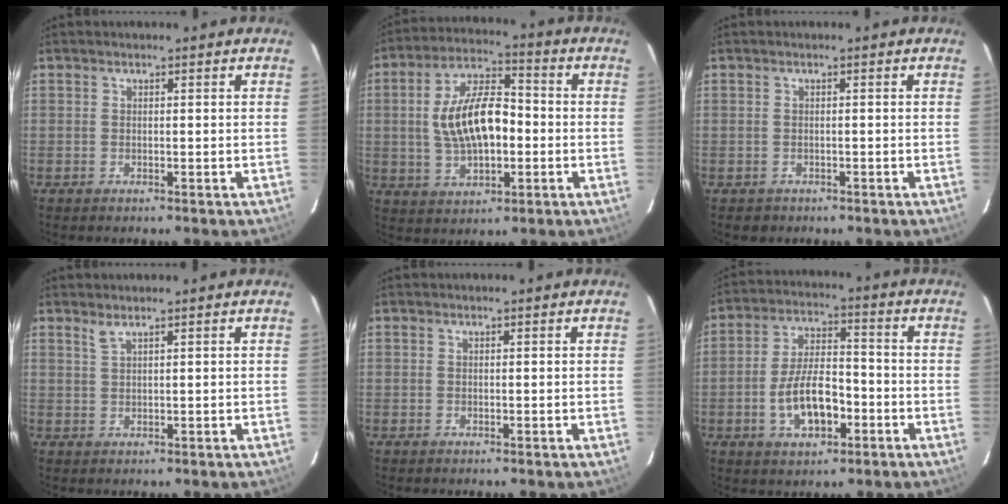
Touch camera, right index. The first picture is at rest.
{"total": 13.7, "force": [-0.7, 6.7, 11.9], "torque": [-0.227, 0.018, -0.007]}
{"total": 1.5, "force": [-0.9, 1.2, 0.2], "torque": [-0.005, 0.003, -0.007]}
{"total": 1.2, "force": [1.0, -0.1, 0.7], "torque": [-0.014, 0.000, 0.019]}
{"total": 0.0}
{"total": 10.5, "force": [-3.7, 5.0, 8.5], "torque": [-0.167, 0.010, -0.055]}